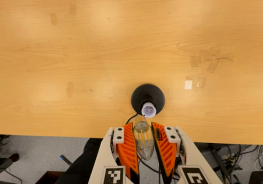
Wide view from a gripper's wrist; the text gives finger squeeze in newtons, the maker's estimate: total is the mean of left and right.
{"total": 19.7, "left": 21.6, "right": 17.8}